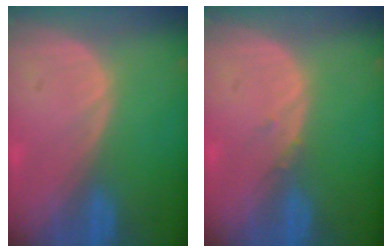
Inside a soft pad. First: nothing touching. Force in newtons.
{"total": 0.7, "press": 0.7, "slide": 0.3}